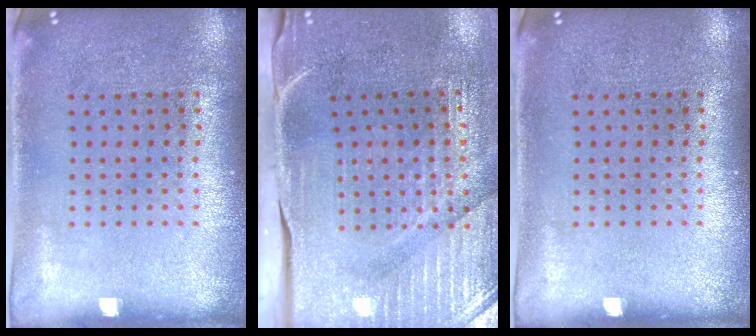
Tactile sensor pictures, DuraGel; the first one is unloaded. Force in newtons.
{"total": 4.4, "press": 4.0, "slide": 1.9}
{"total": 0.0}